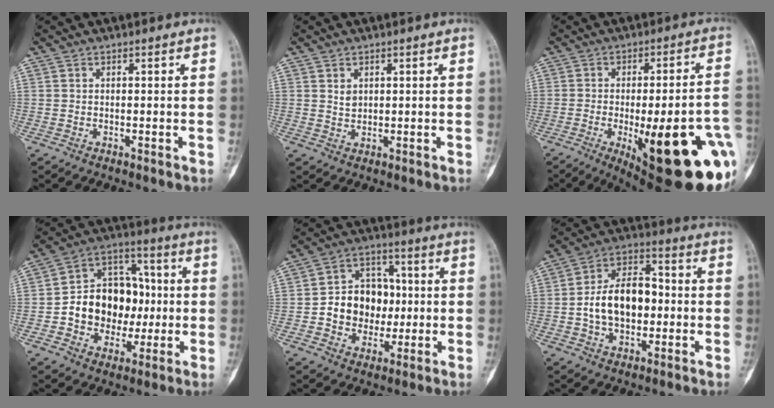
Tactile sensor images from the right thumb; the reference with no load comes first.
{"total": 1.8, "force": [0.7, 1.3, 0.9], "torque": [-0.008, -0.006, 0.017]}
{"total": 28.5, "force": [-8.8, 8.4, 25.7], "torque": [-0.273, 0.000, -0.099]}
{"total": 16.6, "force": [-1.0, 13.0, 10.3], "torque": [-0.107, 0.041, -0.012]}
{"total": 12.7, "force": [-0.5, 10.5, 7.1], "torque": [-0.061, 0.029, -0.006]}
{"total": 13.9, "force": [-0.9, 8.9, 10.6], "torque": [-0.159, 0.033, -0.019]}